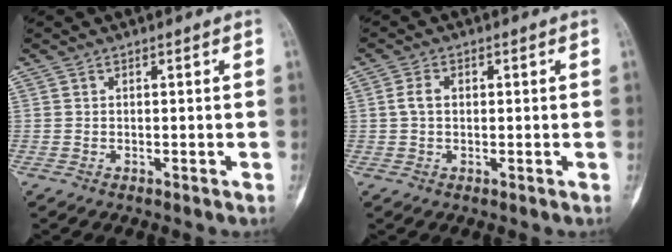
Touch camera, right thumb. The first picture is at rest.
{"total": 2.8, "force": [0.3, 1.8, 2.1], "torque": [-0.046, 0.008, 0.002]}